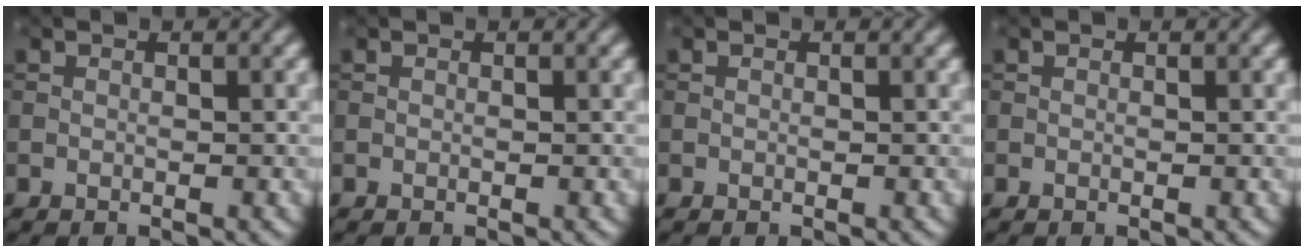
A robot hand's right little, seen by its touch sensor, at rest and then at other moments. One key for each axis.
{"total": 0.0}
{"total": 0.0}
{"total": 0.0}